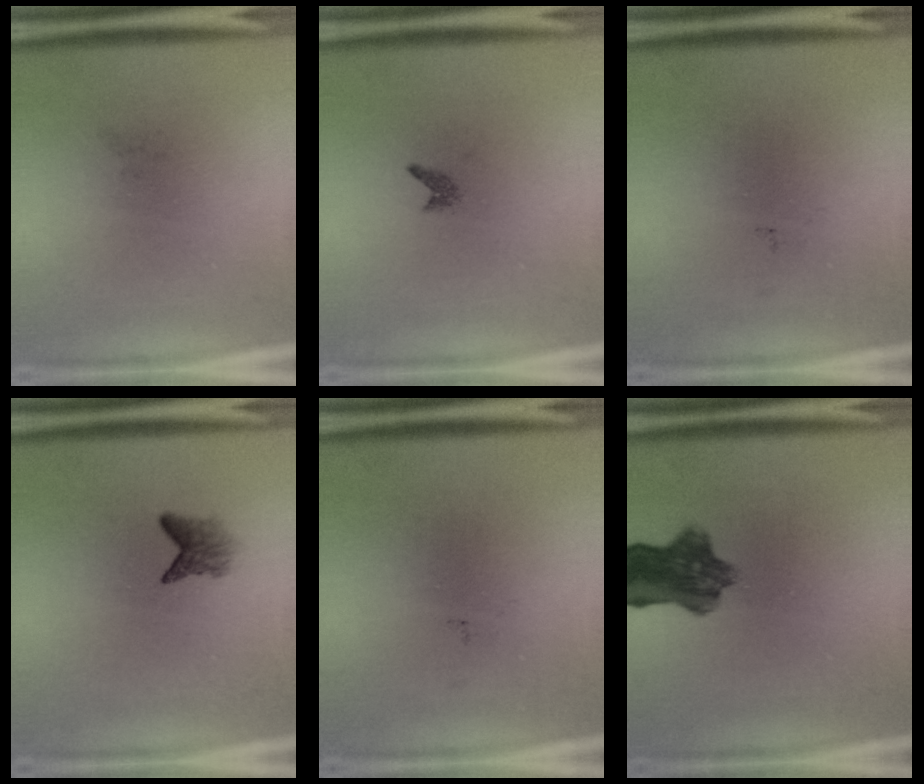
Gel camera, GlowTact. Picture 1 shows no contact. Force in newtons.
{"total": 0.7}
{"total": 0.0}
{"total": 2.2}
{"total": 0.0}
{"total": 8.1}